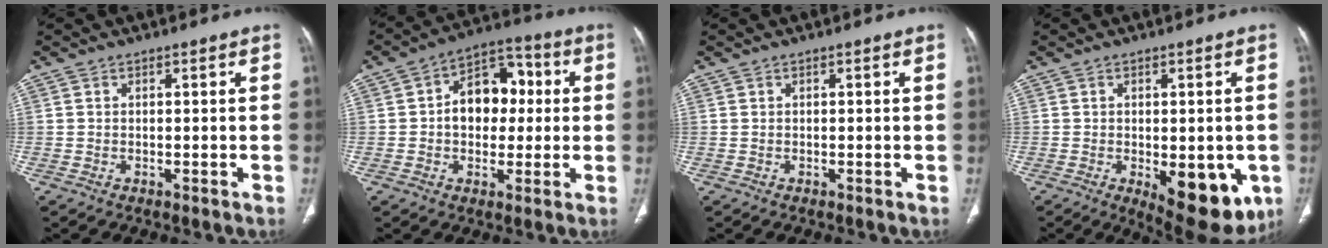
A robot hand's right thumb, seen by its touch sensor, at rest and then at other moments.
{"total": 12.1, "force": [0.9, 8.5, 8.5], "torque": [-0.086, 0.028, 0.007]}
{"total": 0.0}
{"total": 13.2, "force": [-4.0, 6.1, 11.0], "torque": [-0.119, -0.012, -0.037]}